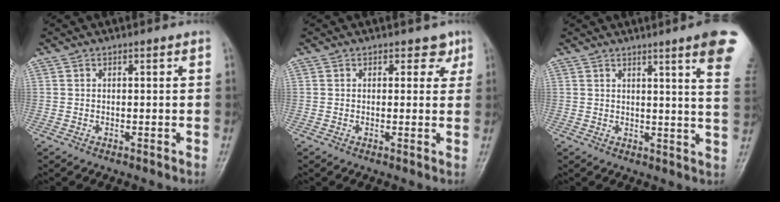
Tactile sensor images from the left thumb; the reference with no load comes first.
{"total": 2.7, "force": [1.4, 2.0, 1.2], "torque": [0.015, -0.003, 0.010]}
{"total": 11.5, "force": [7.0, 0.4, 9.1], "torque": [-0.101, -0.029, 0.069]}